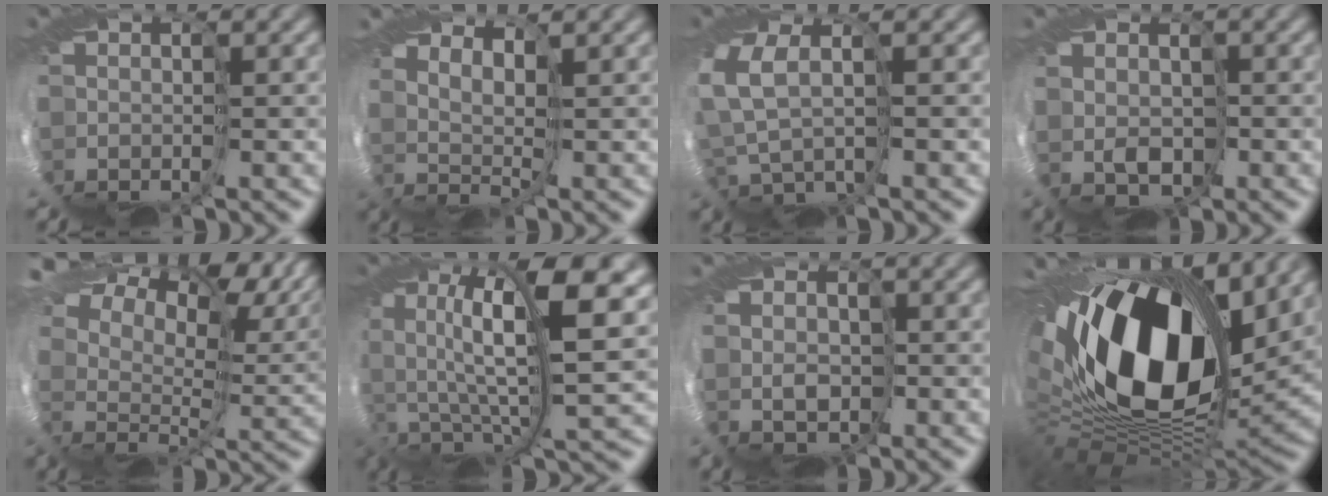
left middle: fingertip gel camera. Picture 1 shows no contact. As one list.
[{"total": 4.1, "force": [3.7, -1.7, -0.6], "torque": [0.009, 0.007, 0.053]}, {"total": 3.6, "force": [3.0, 0.3, 2.0], "torque": [-0.075, 0.004, 0.049]}, {"total": 1.9, "force": [1.7, 0.7, 0.0], "torque": [-0.009, -0.001, 0.027]}, {"total": 15.0, "force": [12.2, 4.2, 7.5], "torque": [-0.147, 0.041, 0.201]}, {"total": 10.6, "force": [3.9, 2.6, 9.5], "torque": [-0.200, 0.001, 0.079]}, {"total": 2.1, "force": [2.1, 0.5, -0.2], "torque": [-0.001, 0.002, 0.036]}, {"total": 16.0, "force": [6.9, 8.5, 11.6], "torque": [-0.227, -0.001, 0.112]}]